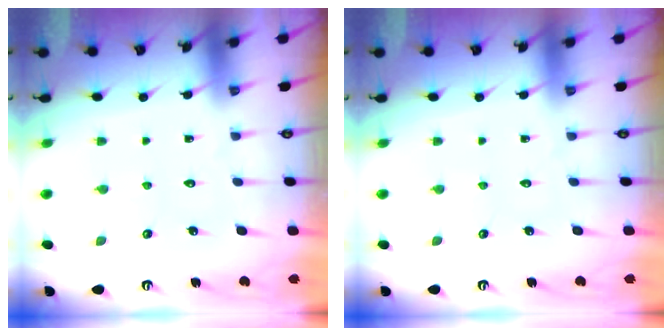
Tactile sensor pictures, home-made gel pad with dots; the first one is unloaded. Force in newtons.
{"total": 0.0}